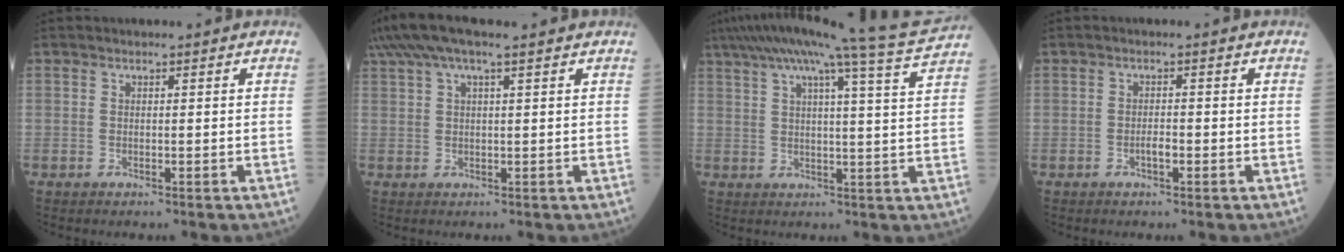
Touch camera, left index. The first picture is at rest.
{"total": 9.0, "force": [6.5, 1.2, 6.1], "torque": [-0.121, 0.057, 0.112]}
{"total": 15.2, "force": [12.9, -2.7, 7.7], "torque": [-0.132, -0.021, 0.164]}
{"total": 1.4, "force": [-0.6, 0.3, 1.2], "torque": [-0.022, 0.002, -0.011]}